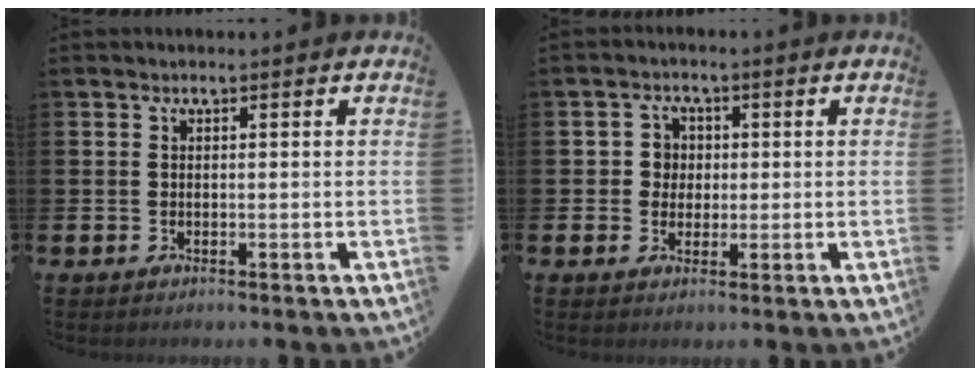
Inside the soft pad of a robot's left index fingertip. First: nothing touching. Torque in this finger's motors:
{"motor_torque": [0.03, 0.14, 0.01, 0.00]}